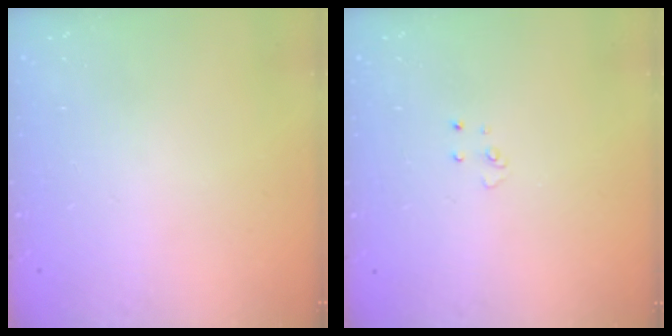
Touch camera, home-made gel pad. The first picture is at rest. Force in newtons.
{"total": 2.9, "press": 2.9, "slide": 0.2}